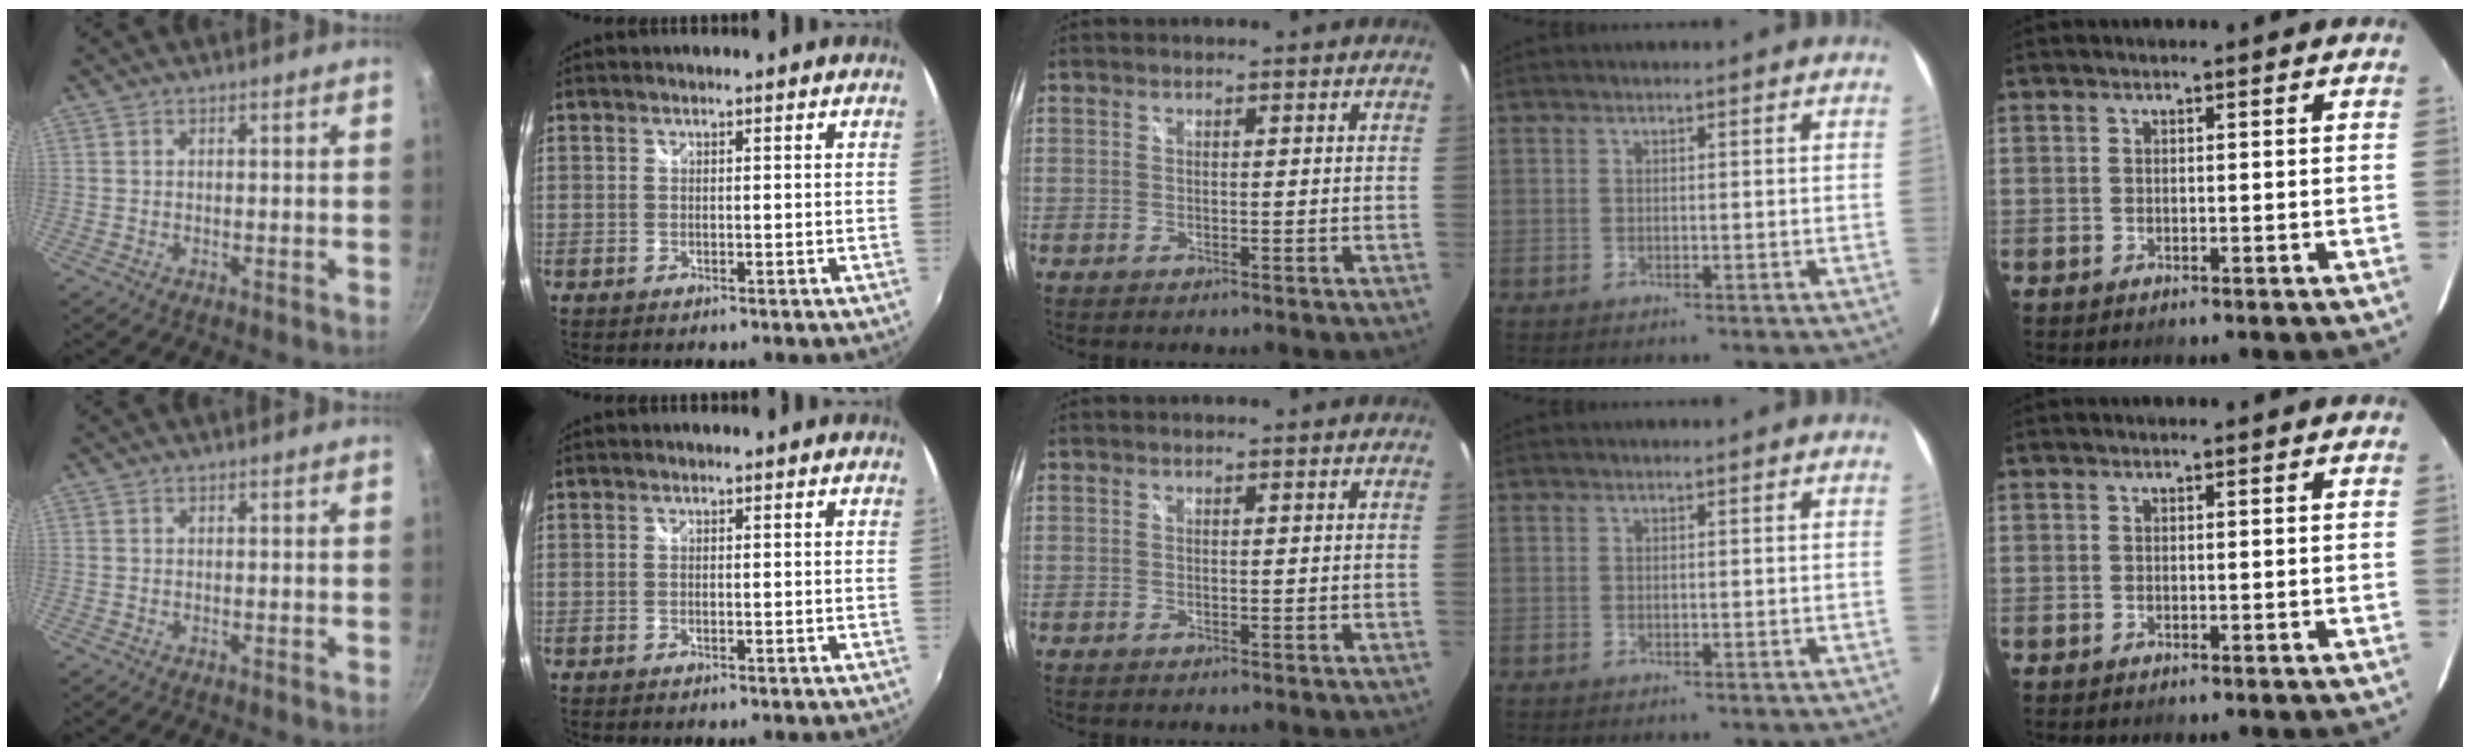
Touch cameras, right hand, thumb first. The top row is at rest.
{}